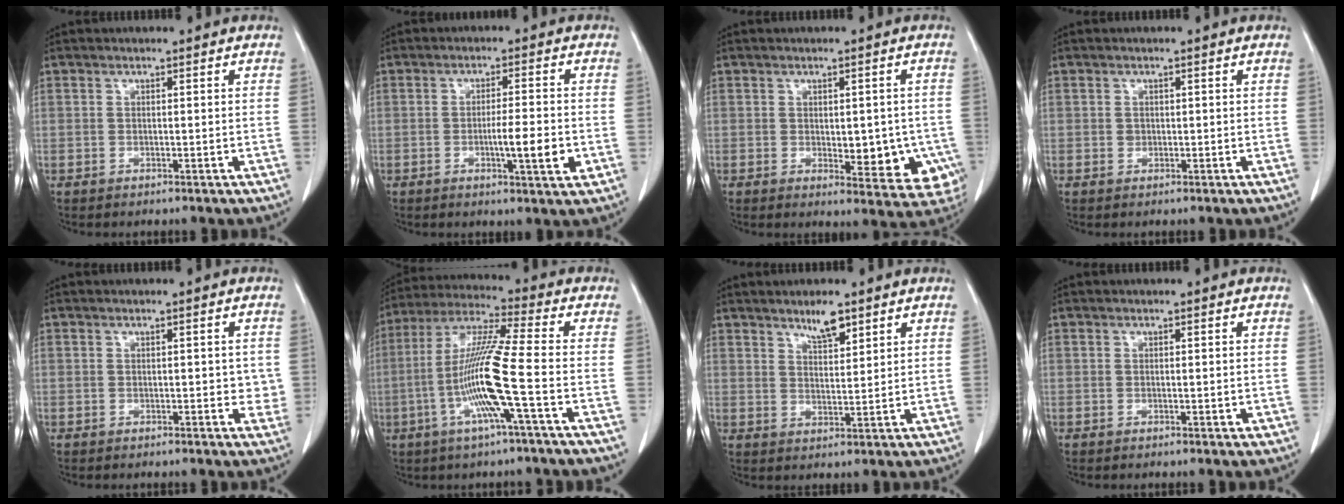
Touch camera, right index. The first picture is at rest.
{"total": 6.4, "force": [-1.5, 0.4, 6.2], "torque": [-0.094, -0.005, -0.022]}
{"total": 10.4, "force": [-2.4, 5.0, 8.8], "torque": [-0.091, -0.002, -0.018]}
{"total": 0.8, "force": [0.1, 0.7, 0.3], "torque": [-0.002, 0.003, 0.005]}
{"total": 2.4, "force": [0.1, 1.4, 2.0], "torque": [-0.013, 0.001, 0.000]}
{"total": 13.2, "force": [-3.5, -0.9, 12.7], "torque": [-0.255, -0.002, -0.075]}
{"total": 4.3, "force": [3.2, 1.0, 2.6], "torque": [-0.048, -0.003, 0.058]}
{"total": 0.9, "force": [-0.1, 0.3, 0.9], "torque": [-0.010, -0.001, 0.002]}